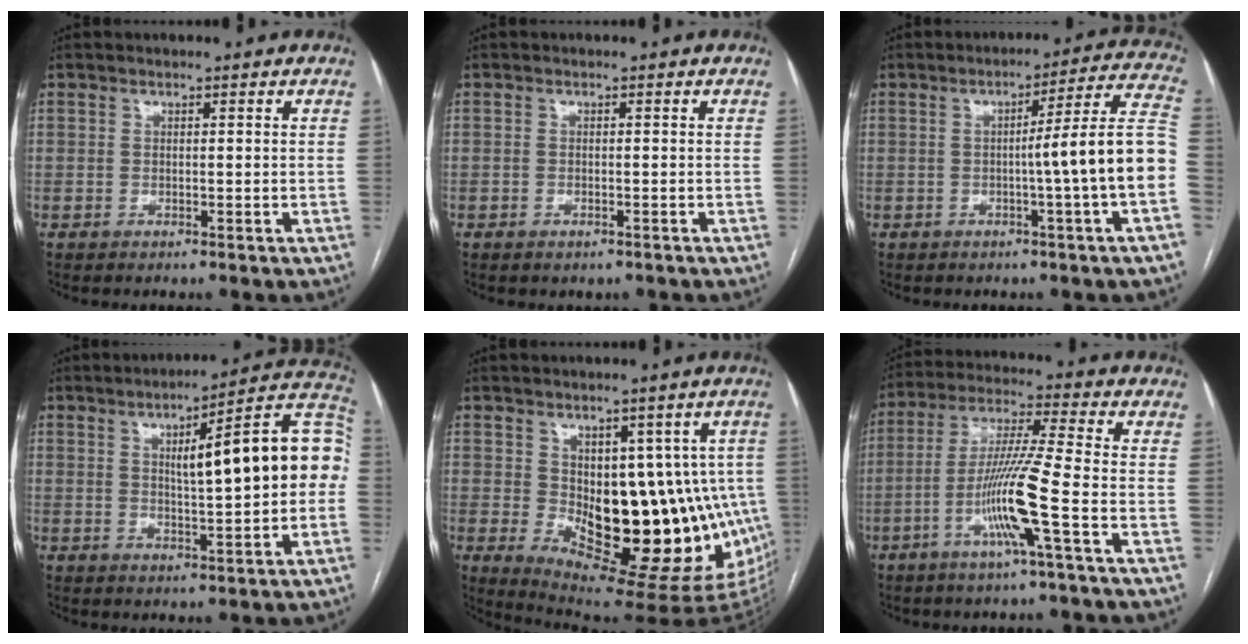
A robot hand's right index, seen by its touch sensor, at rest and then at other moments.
{"total": 1.0, "force": [-0.6, 0.5, 0.5], "torque": [-0.014, -0.001, -0.003]}
{"total": 12.2, "force": [-2.2, -2.1, 11.9], "torque": [-0.152, 0.018, -0.035]}
{"total": 16.5, "force": [1.9, 2.5, 16.2], "torque": [-0.216, 0.043, 0.025]}
{"total": 20.1, "force": [-2.3, 9.0, 17.8], "torque": [-0.180, 0.010, 0.000]}
{"total": 11.3, "force": [-4.2, -1.4, 10.4], "torque": [-0.206, -0.005, -0.085]}